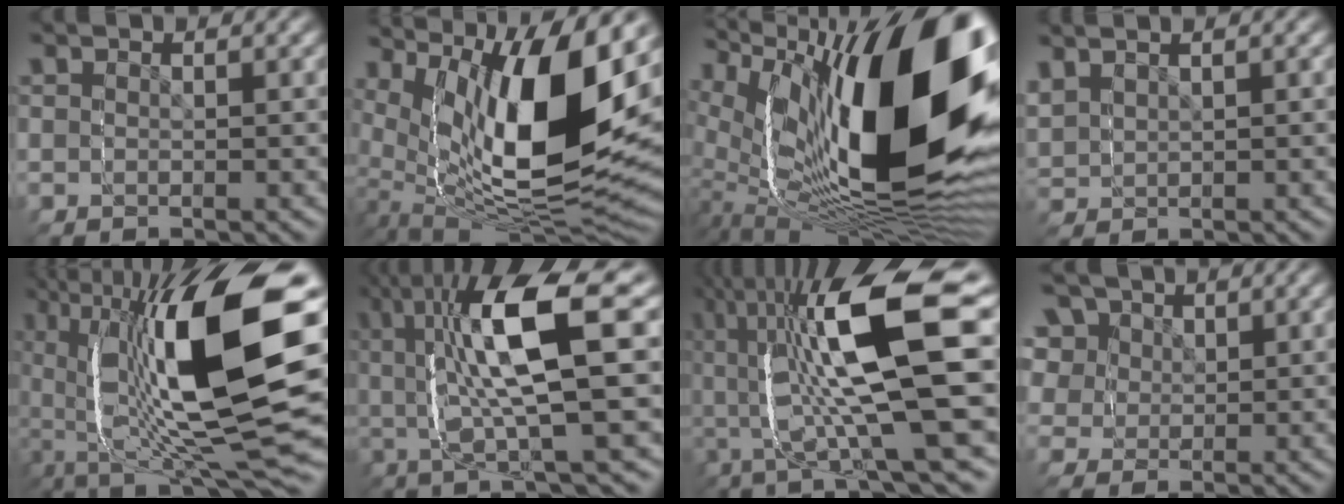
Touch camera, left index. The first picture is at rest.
{"total": 14.8, "force": [1.4, 9.7, 11.1], "torque": [-0.229, -0.015, 0.032]}
{"total": 21.5, "force": [-0.1, 11.5, 18.2], "torque": [-0.286, -0.005, 0.006]}
{"total": 2.7, "force": [1.1, 2.4, 0.3], "torque": [-0.038, -0.007, 0.027]}
{"total": 13.3, "force": [-0.6, 5.4, 12.1], "torque": [-0.175, 0.015, -0.008]}
{"total": 10.6, "force": [3.0, 4.8, 8.9], "torque": [-0.153, 0.028, 0.040]}
{"total": 12.5, "force": [1.3, 5.6, 11.1], "torque": [-0.197, 0.019, 0.015]}
{"total": 8.9, "force": [3.2, 7.9, 2.7], "torque": [-0.081, -0.023, 0.050]}